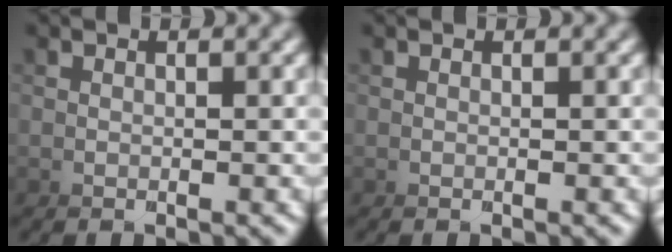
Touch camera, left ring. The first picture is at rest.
{"total": 0.0}